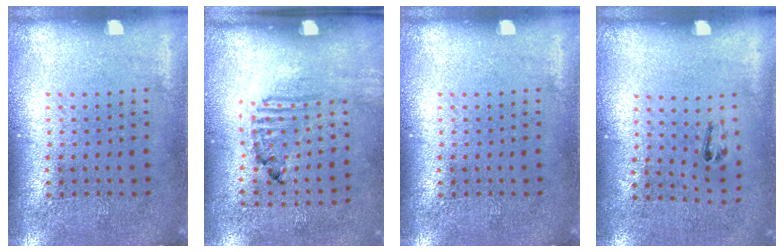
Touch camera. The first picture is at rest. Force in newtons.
{"total": 1.7, "press": 1.0, "slide": 1.4}
{"total": 0.0}
{"total": 0.6, "press": 0.2, "slide": 0.5}